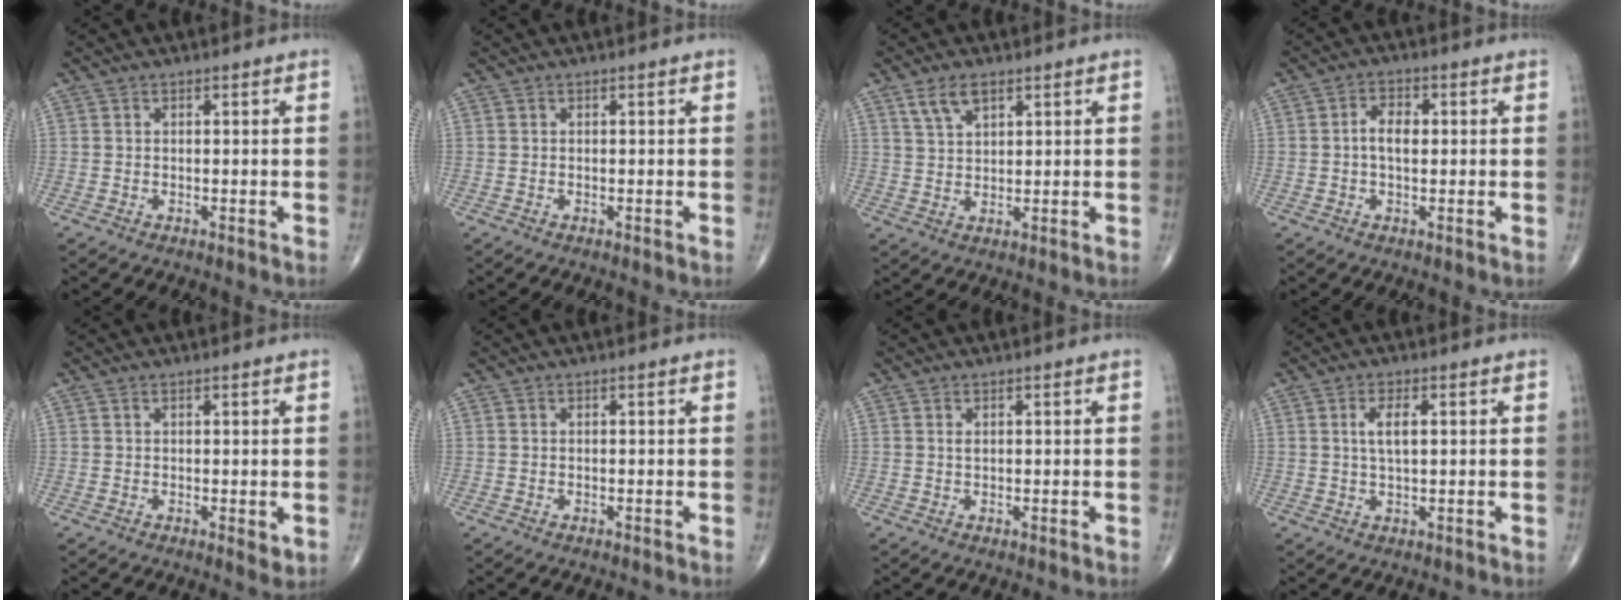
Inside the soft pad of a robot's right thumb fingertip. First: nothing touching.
{"total": 0.0}
{"total": 5.0, "force": [3.0, 2.4, 3.2], "torque": [-0.053, -0.009, 0.060]}
{"total": 3.9, "force": [0.2, 2.3, 3.2], "torque": [-0.053, 0.011, -0.002]}
{"total": 2.1, "force": [0.2, 0.7, 2.0], "torque": [-0.025, -0.009, 0.003]}
{"total": 0.0}
{"total": 0.8, "force": [0.3, 0.3, 0.7], "torque": [-0.010, -0.002, 0.006]}
{"total": 3.9, "force": [1.0, 1.4, 3.5], "torque": [-0.064, 0.000, 0.018]}